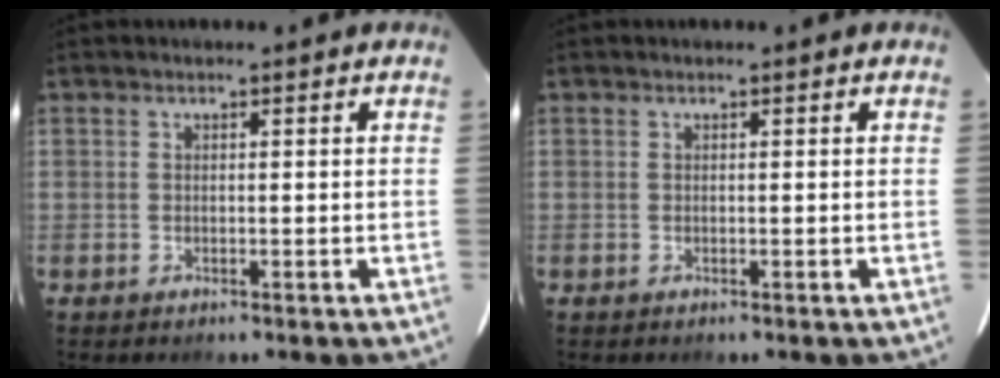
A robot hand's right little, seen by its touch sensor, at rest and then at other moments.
{"total": 0.0}